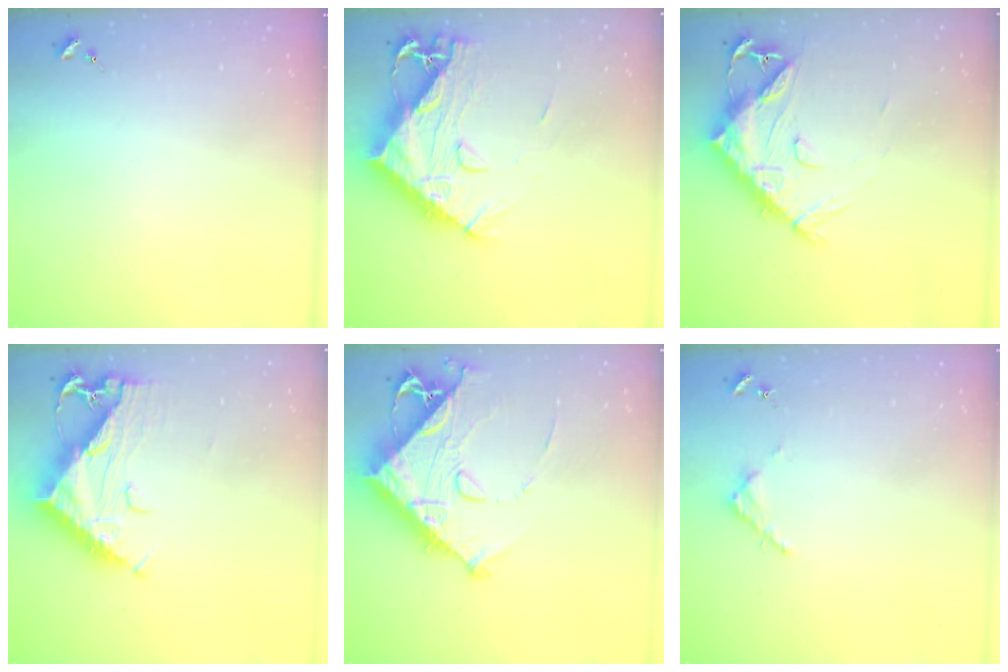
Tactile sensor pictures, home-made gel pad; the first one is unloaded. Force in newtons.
{"total": 18.4, "press": 18.3, "slide": 1.6}
{"total": 14.3, "press": 14.2, "slide": 1.3}
{"total": 13.6, "press": 13.6, "slide": 1.1}
{"total": 14.7, "press": 14.6, "slide": 1.5}
{"total": 3.1, "press": 3.1, "slide": 0.4}